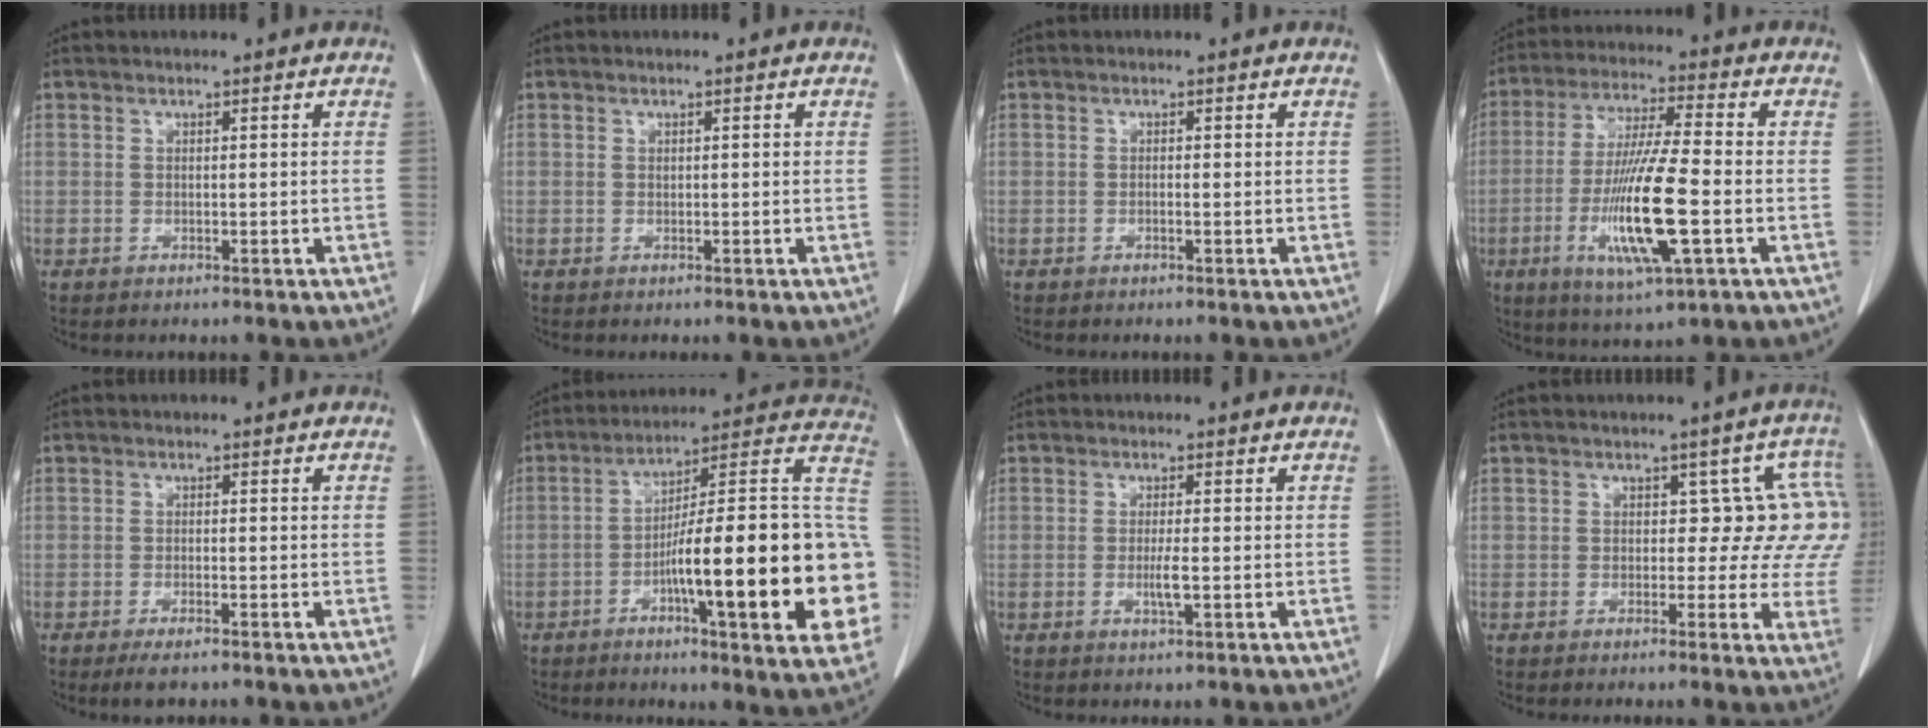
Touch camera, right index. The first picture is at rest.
{"total": 0.6, "force": [0.1, 0.3, 0.5], "torque": [-0.010, 0.005, 0.005]}
{"total": 0.0}
{"total": 14.5, "force": [-3.8, 1.1, 14.0], "torque": [-0.276, -0.021, -0.069]}
{"total": 2.6, "force": [-1.9, 0.4, 1.8], "torque": [-0.033, -0.005, -0.031]}
{"total": 27.5, "force": [-5.7, 2.9, 26.8], "torque": [-0.289, 0.012, -0.089]}
{"total": 2.3, "force": [-0.5, 0.1, 2.3], "torque": [-0.046, -0.005, -0.008]}
{"total": 7.5, "force": [1.3, 4.5, 5.9], "torque": [-0.034, 0.027, 0.008]}